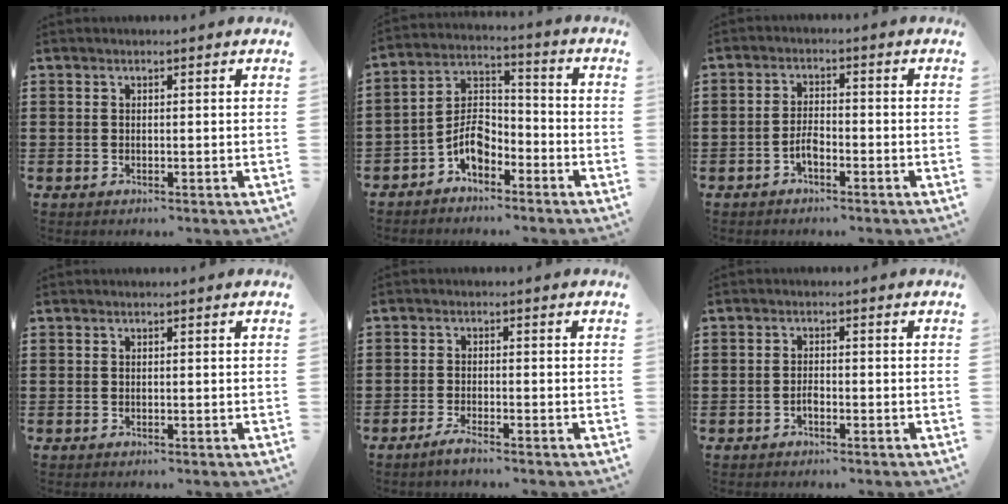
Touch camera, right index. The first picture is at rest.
{"total": 6.4, "force": [-3.7, 3.6, 3.8], "torque": [-0.083, 0.010, -0.075]}
{"total": 2.9, "force": [-1.6, 1.3, 2.0], "torque": [-0.047, 0.003, -0.034]}
{"total": 0.0}
{"total": 1.9, "force": [-1.7, 0.0, 1.0], "torque": [-0.023, -0.001, -0.034]}
{"total": 1.4, "force": [-0.8, 0.8, 0.9], "torque": [-0.019, -0.001, -0.016]}